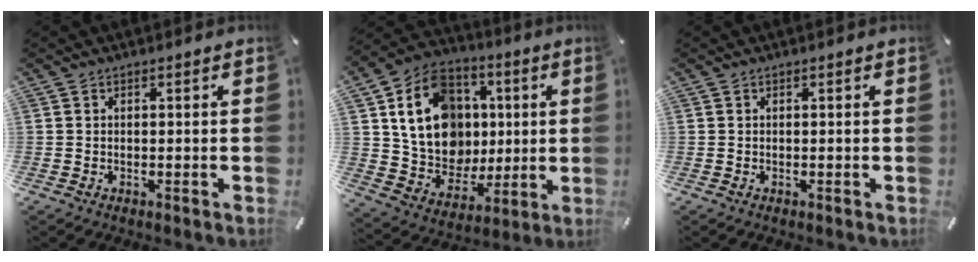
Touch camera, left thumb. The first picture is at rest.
{"total": 18.7, "force": [3.5, 15.8, 9.4], "torque": [-0.161, 0.005, 0.078]}
{"total": 0.0}